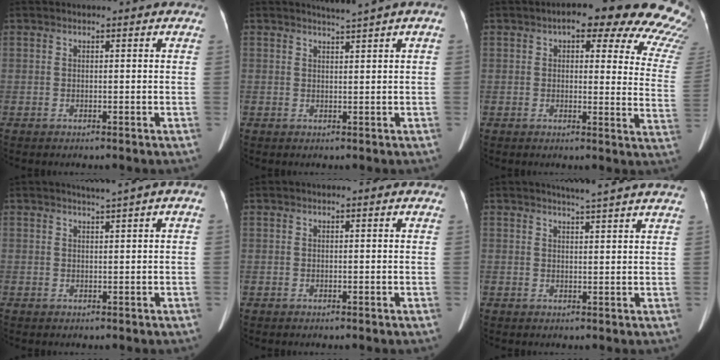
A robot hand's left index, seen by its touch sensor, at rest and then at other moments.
{"total": 1.1, "force": [1.0, -0.3, 0.5], "torque": [-0.003, 0.002, 0.018]}
{"total": 17.9, "force": [14.3, 5.9, 9.1], "torque": [-0.071, -0.020, 0.130]}
{"total": 1.1, "force": [0.6, 0.1, 0.9], "torque": [-0.011, 0.010, 0.012]}
{"total": 0.0}
{"total": 5.5, "force": [5.1, -0.3, 1.9], "torque": [-0.026, 0.013, 0.053]}